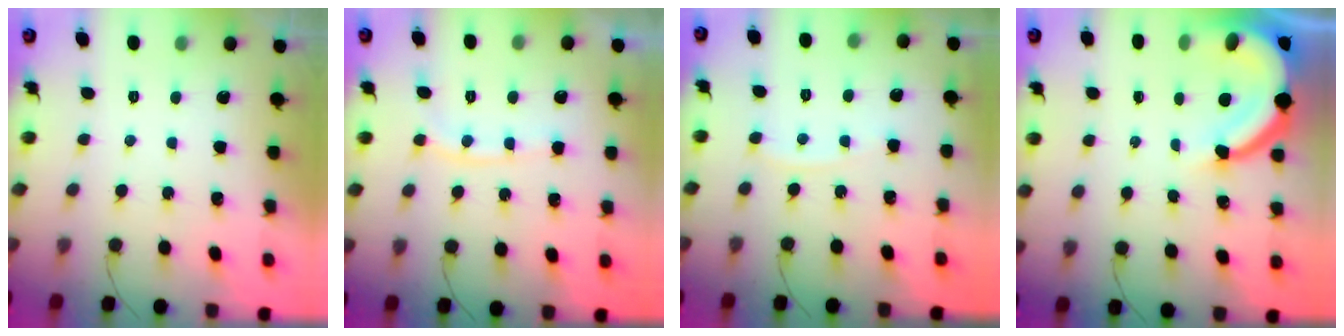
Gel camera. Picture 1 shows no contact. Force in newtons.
{"total": 9.0, "press": 8.9, "slide": 1.3}
{"total": 3.7, "press": 3.7, "slide": 0.6}
{"total": 10.1, "press": 10.0, "slide": 1.0}